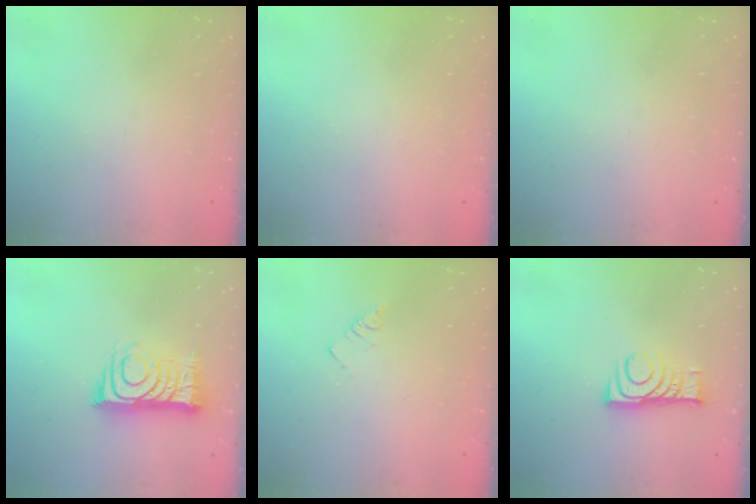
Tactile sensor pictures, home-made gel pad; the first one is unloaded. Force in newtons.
{"total": 2.8, "press": 2.8, "slide": 0.4}
{"total": 0.0}
{"total": 12.7, "press": 12.6, "slide": 0.9}
{"total": 2.3, "press": 2.3, "slide": 0.4}
{"total": 8.8, "press": 8.8, "slide": 0.1}